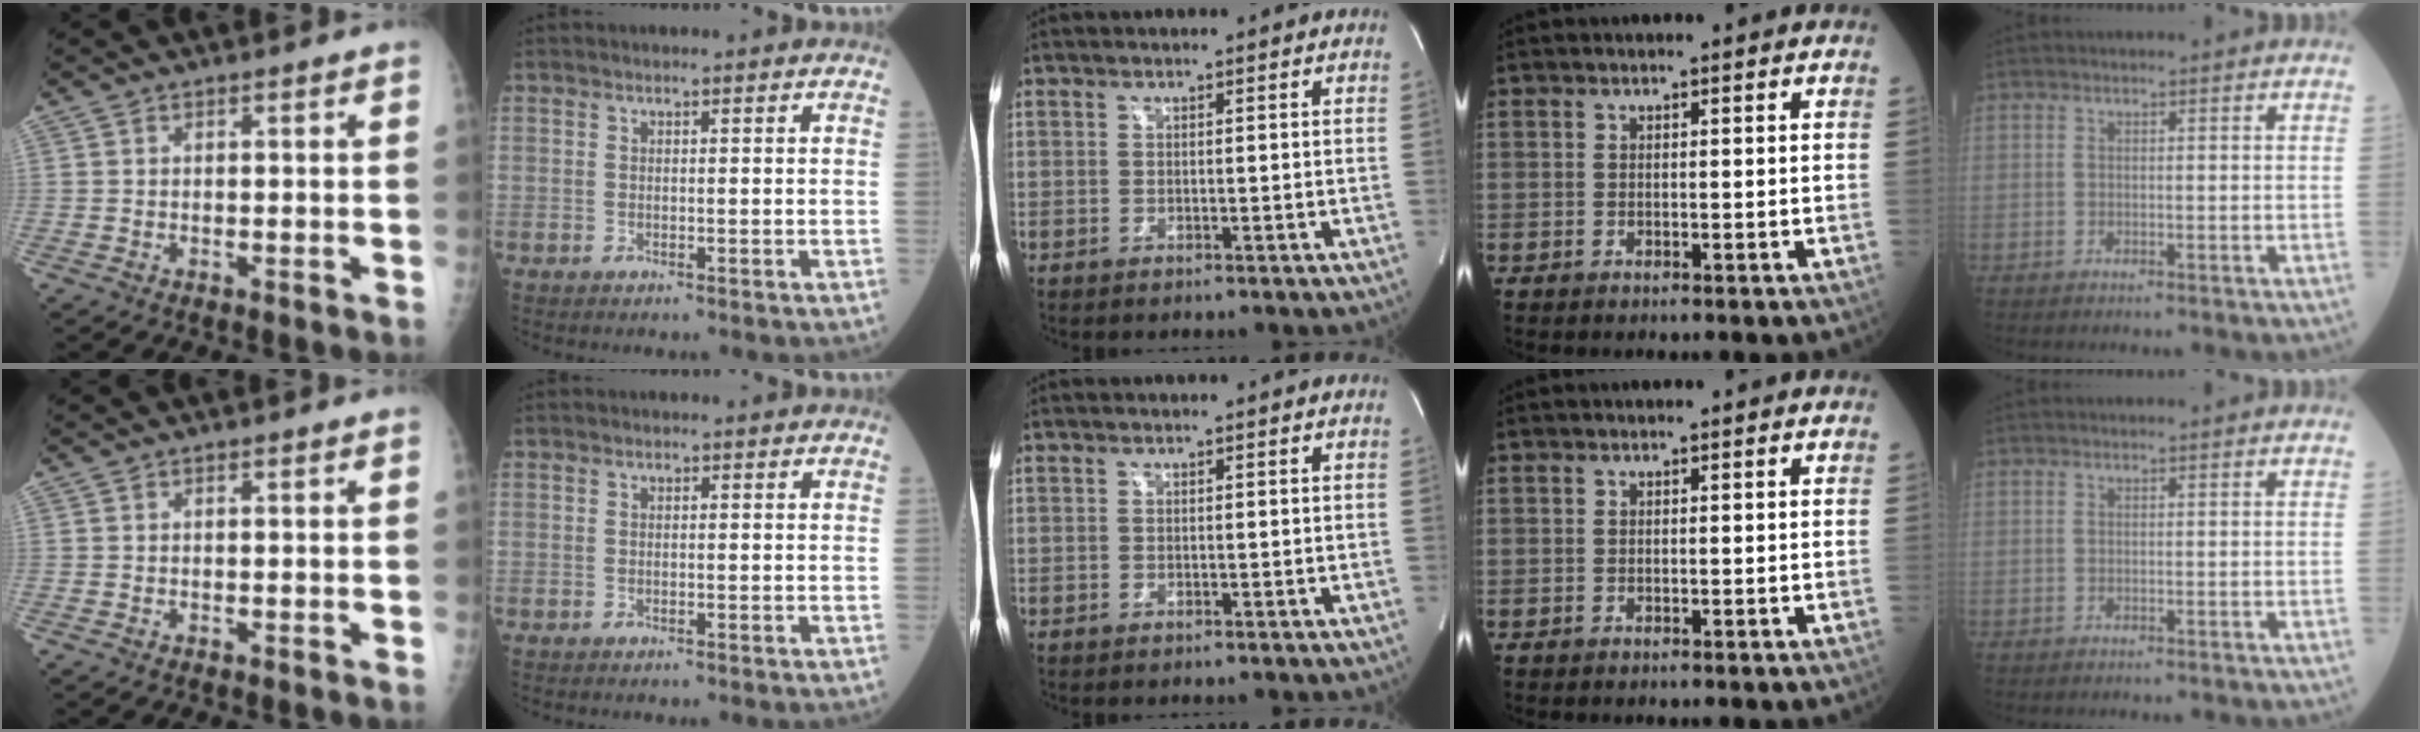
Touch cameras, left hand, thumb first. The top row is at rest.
{}